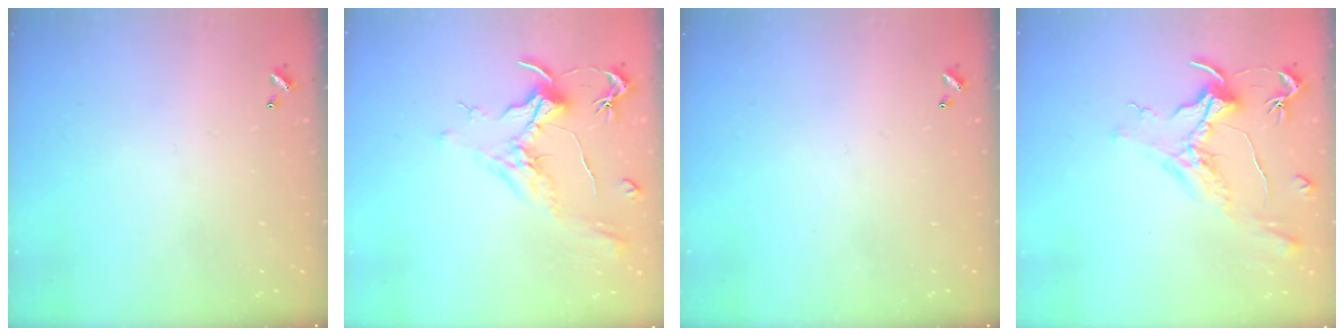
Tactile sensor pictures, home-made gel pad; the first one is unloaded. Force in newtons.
{"total": 2.1, "press": 2.0, "slide": 0.8}
{"total": 0.0}
{"total": 1.6, "press": 1.4, "slide": 0.7}